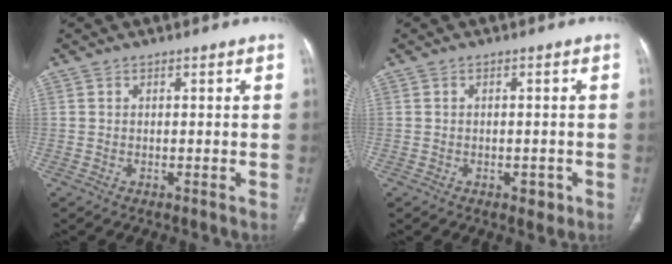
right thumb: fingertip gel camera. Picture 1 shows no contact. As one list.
[{"total": 2.3, "force": [-1.0, 1.4, 1.4], "torque": [-0.010, 0.003, -0.008]}]